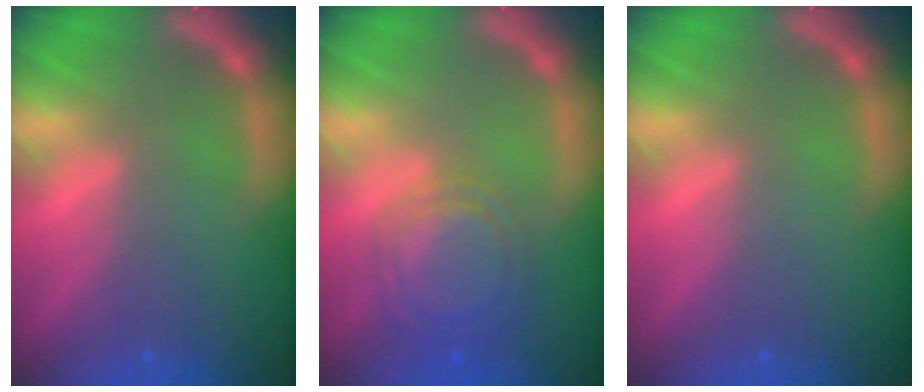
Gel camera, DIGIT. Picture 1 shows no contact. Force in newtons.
{"total": 6.5}
{"total": 0.0}